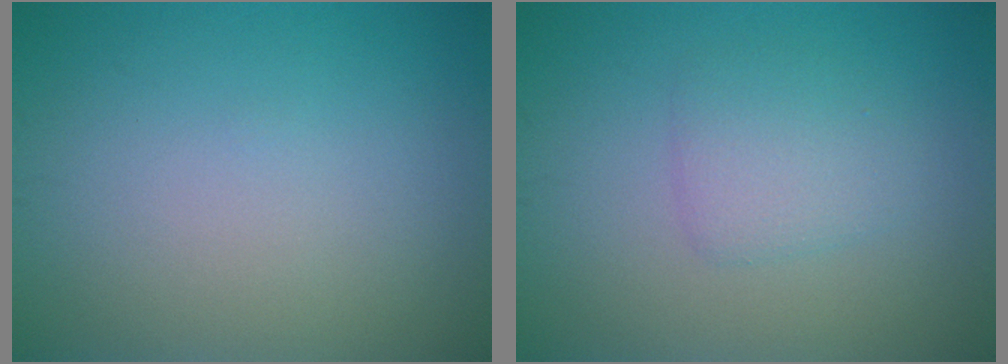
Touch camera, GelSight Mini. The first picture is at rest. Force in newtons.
{"total": 2.3, "press": 2.3, "slide": 0.1}